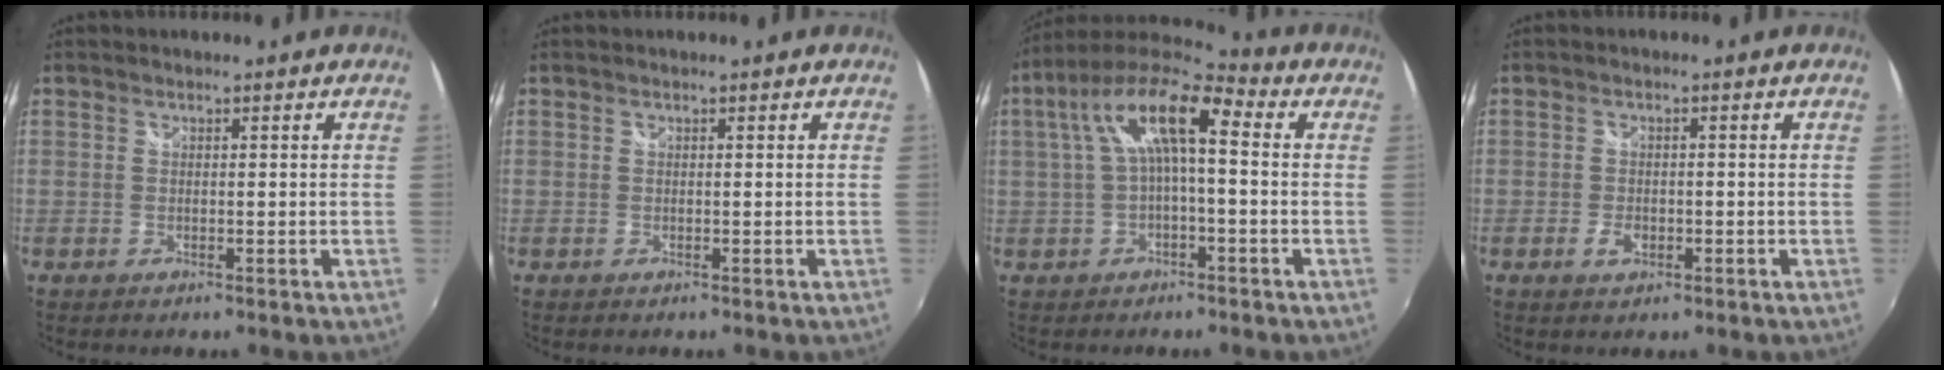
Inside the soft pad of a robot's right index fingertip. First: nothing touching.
{"total": 0.0}
{"total": 12.5, "force": [1.7, 3.8, 11.8], "torque": [-0.224, 0.030, 0.024]}
{"total": 2.2, "force": [-0.6, 1.6, 1.3], "torque": [-0.024, -0.003, -0.011]}